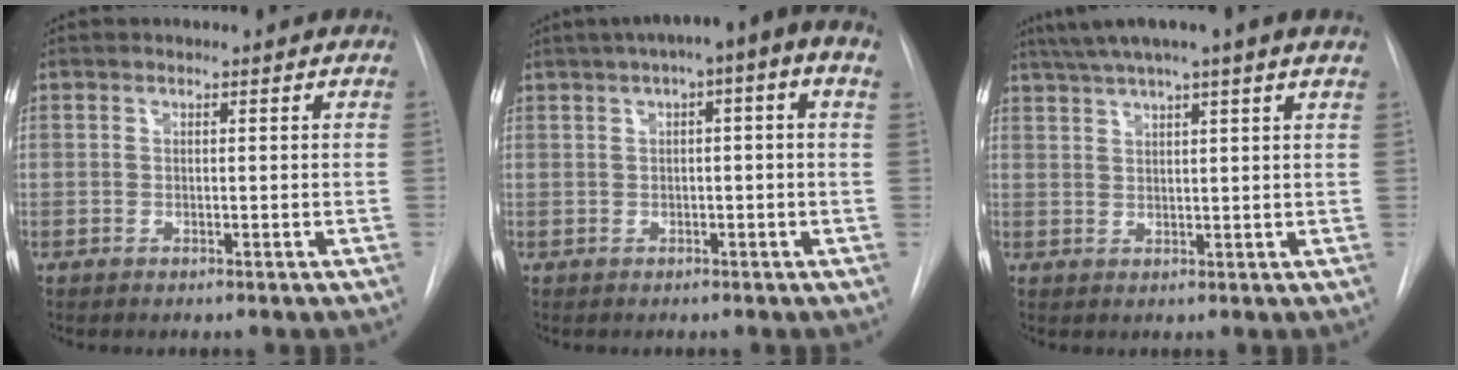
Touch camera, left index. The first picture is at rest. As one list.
[{"total": 9.6, "force": [4.2, 1.2, 8.6], "torque": [-0.121, 0.046, 0.048]}, {"total": 9.9, "force": [7.5, -0.4, 6.5], "torque": [-0.112, 0.041, 0.102]}]